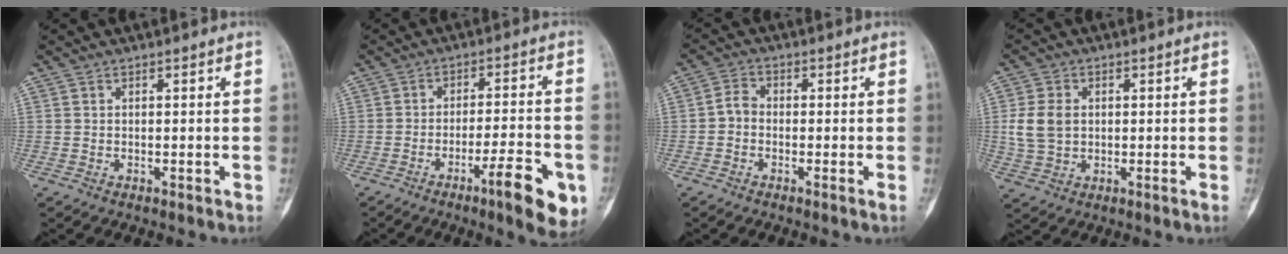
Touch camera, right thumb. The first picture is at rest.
{"total": 11.5, "force": [-5.4, 2.5, 9.8], "torque": [-0.122, 0.022, -0.078]}
{"total": 3.2, "force": [-1.0, 2.3, 1.9], "torque": [-0.027, 0.009, -0.031]}
{"total": 6.7, "force": [0.6, 4.9, 4.5], "torque": [-0.085, 0.002, 0.015]}